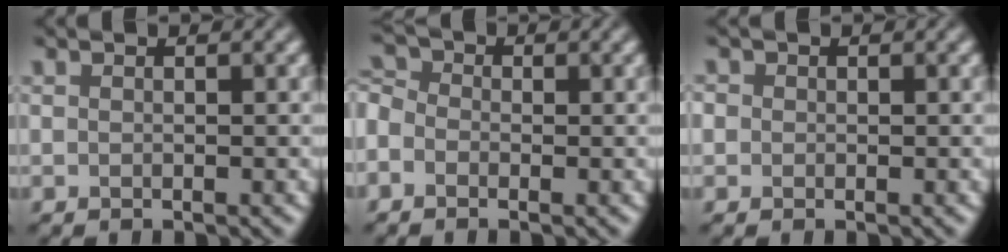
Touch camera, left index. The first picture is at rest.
{"total": 1.9, "force": [-1.3, 1.4, 0.4], "torque": [-0.024, 0.011, -0.021]}
{"total": 1.0, "force": [-0.7, 0.2, -0.7], "torque": [0.008, 0.004, 0.004]}